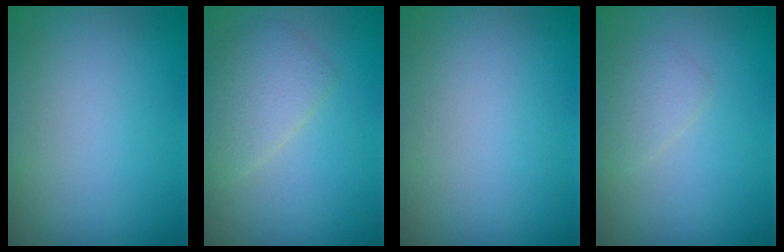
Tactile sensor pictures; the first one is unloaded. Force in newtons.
{"total": 2.9, "press": 2.9, "slide": 0.1}
{"total": 0.0}
{"total": 1.3, "press": 1.3, "slide": 0.0}